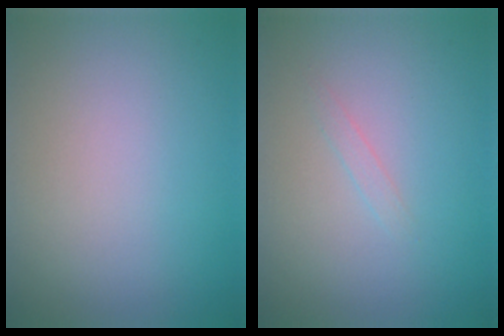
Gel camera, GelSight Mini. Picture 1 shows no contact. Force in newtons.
{"total": 0.7, "press": 0.7, "slide": 0.0}